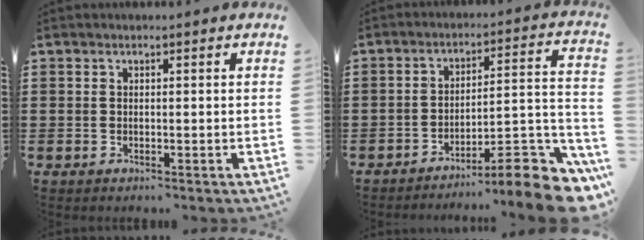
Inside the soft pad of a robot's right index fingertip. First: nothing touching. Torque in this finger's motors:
{"motor_torque": [2.14, 0.00, 0.80, 0.11]}